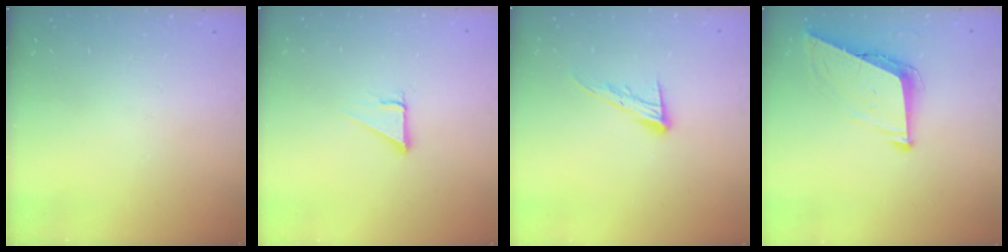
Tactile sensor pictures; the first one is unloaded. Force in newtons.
{"total": 2.7, "press": 2.7, "slide": 0.0}
{"total": 9.8, "press": 9.8, "slide": 0.6}
{"total": 7.8, "press": 7.8, "slide": 0.9}